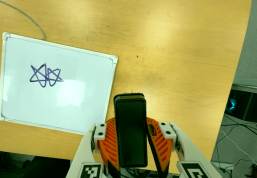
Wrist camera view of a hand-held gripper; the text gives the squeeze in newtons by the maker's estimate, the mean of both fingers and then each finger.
{"total": 6.3, "left": 5.5, "right": 7.2}